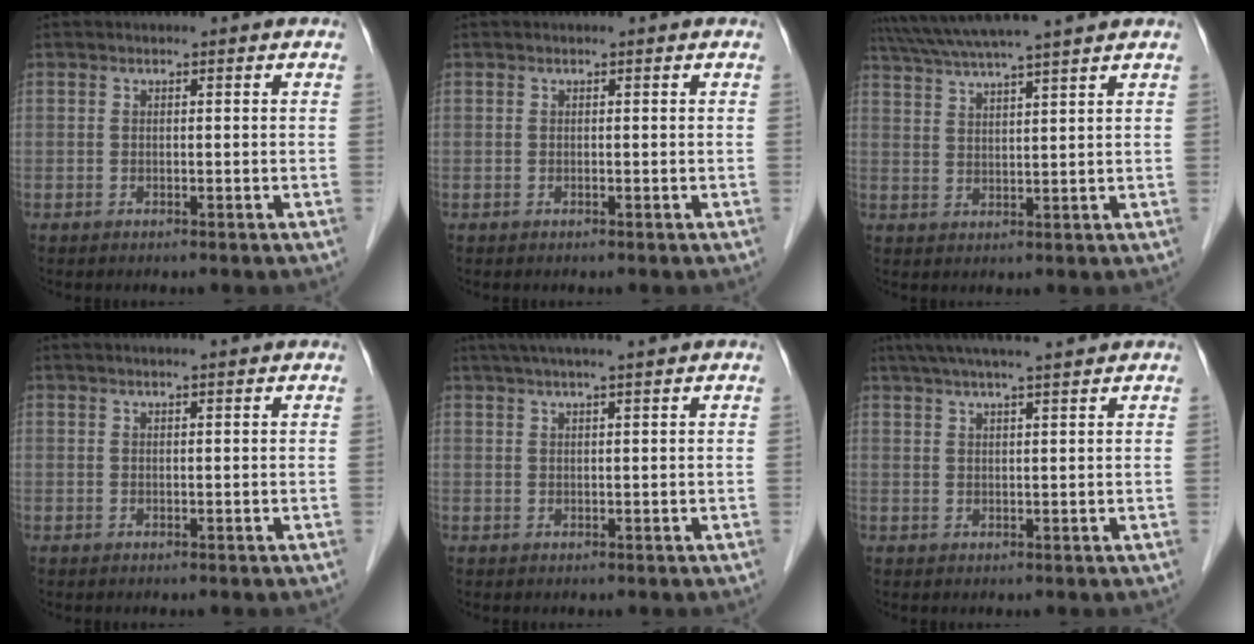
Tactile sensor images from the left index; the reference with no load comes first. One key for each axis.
{"total": 0.0}
{"total": 11.7, "fx": 10.2, "fy": -1.3, "fz": 5.5, "tx": -0.100, "ty": 0.026, "tz": 0.156}
{"total": 2.8, "fx": 2.4, "fy": -0.2, "fz": 1.5, "tx": -0.017, "ty": 0.017, "tz": 0.033}
{"total": 7.1, "fx": 5.8, "fy": -0.8, "fz": 4.0, "tx": -0.057, "ty": 0.027, "tz": 0.083}
{"total": 9.2, "fx": 7.8, "fy": -0.5, "fz": 4.8, "tx": -0.074, "ty": 0.028, "tz": 0.110}